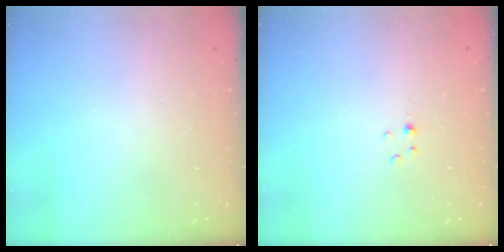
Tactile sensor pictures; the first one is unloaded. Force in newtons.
{"total": 1.4, "press": 1.3, "slide": 0.2}